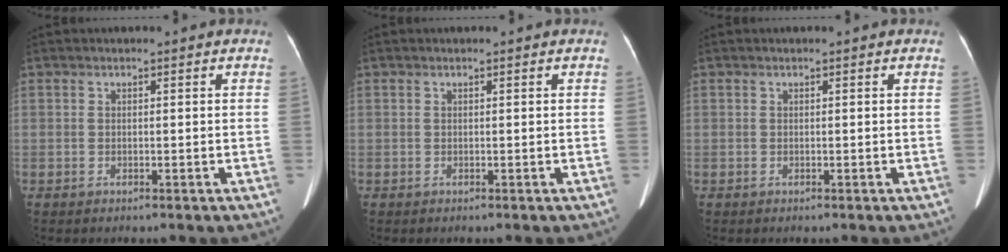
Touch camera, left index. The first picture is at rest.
{"total": 0.0}
{"total": 0.0}